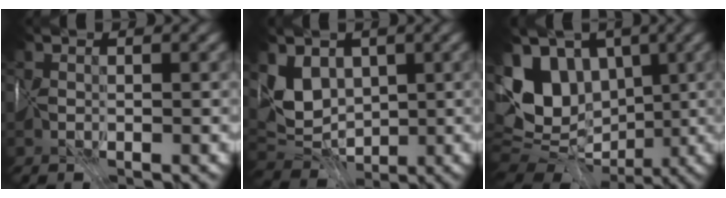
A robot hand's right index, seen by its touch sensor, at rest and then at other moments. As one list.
[{"total": 3.0, "force": [1.8, 2.2, 1.1], "torque": [-0.029, -0.003, 0.035]}, {"total": 9.1, "force": [1.7, 6.9, 5.7], "torque": [-0.114, 0.009, 0.019]}]